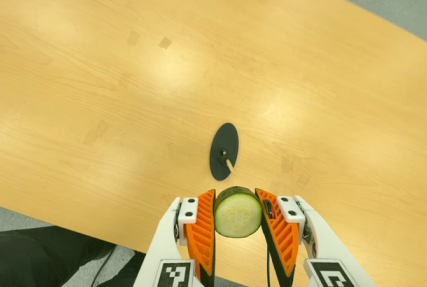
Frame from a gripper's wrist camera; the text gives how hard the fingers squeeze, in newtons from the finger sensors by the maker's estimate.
{"total": 11.2, "left": 10.5, "right": 11.8}